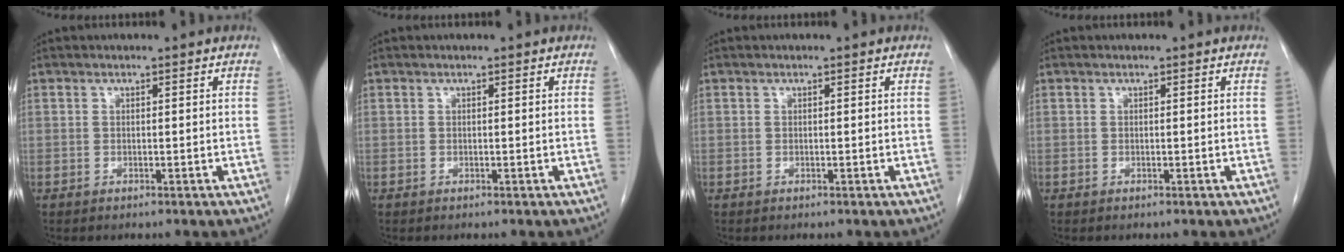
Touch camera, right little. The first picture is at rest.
{"total": 0.0}
{"total": 0.0}
{"total": 0.0}